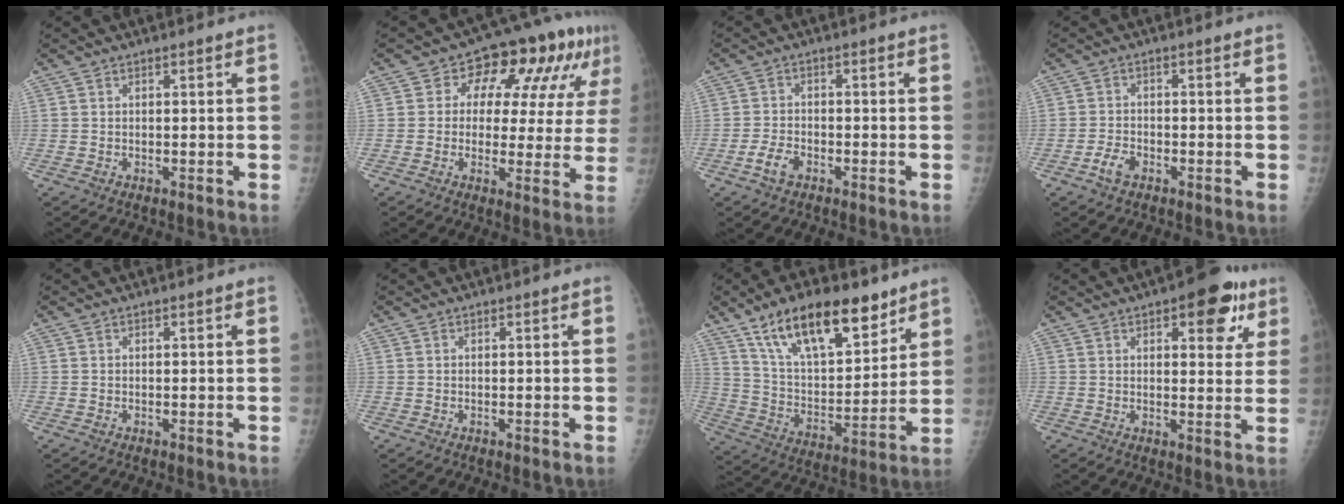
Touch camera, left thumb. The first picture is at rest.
{"total": 14.5, "force": [5.5, 8.0, 10.8], "torque": [-0.099, 0.014, 0.068]}
{"total": 3.7, "force": [-2.1, 2.1, 2.2], "torque": [-0.043, 0.013, -0.039]}
{"total": 3.2, "force": [-1.9, 1.8, 1.8], "torque": [-0.034, 0.012, -0.035]}
{"total": 0.0}
{"total": 0.0}
{"total": 20.8, "force": [13.4, 8.5, 13.5], "torque": [-0.189, -0.053, 0.240]}
{"total": 10.0, "force": [5.0, 4.5, 7.4], "torque": [-0.056, -0.014, 0.057]}